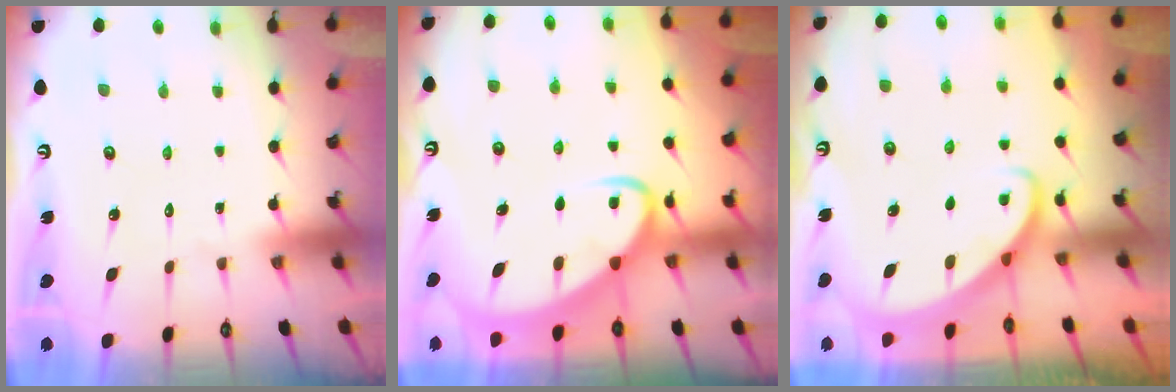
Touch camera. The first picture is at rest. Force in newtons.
{"total": 5.7, "press": 5.7, "slide": 0.6}
{"total": 2.5, "press": 2.5, "slide": 0.3}